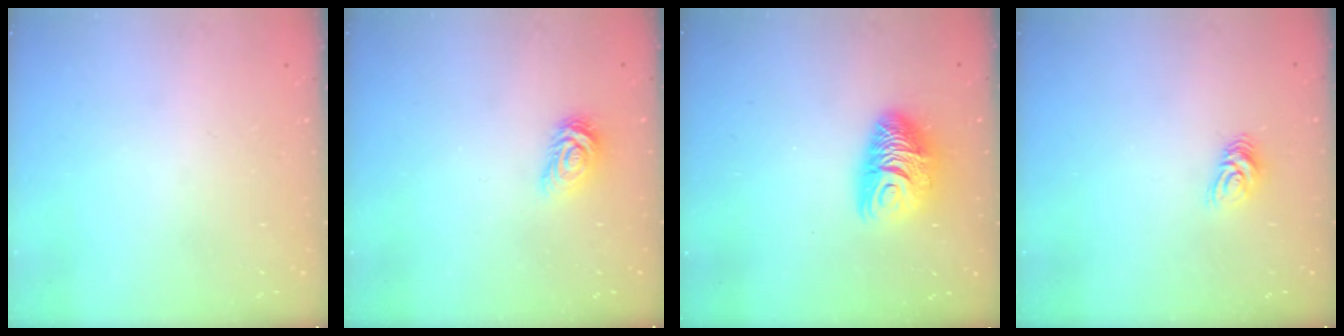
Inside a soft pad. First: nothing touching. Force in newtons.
{"total": 3.7, "press": 3.7, "slide": 0.4}
{"total": 10.4, "press": 10.4, "slide": 1.2}
{"total": 6.6, "press": 6.6, "slide": 0.5}